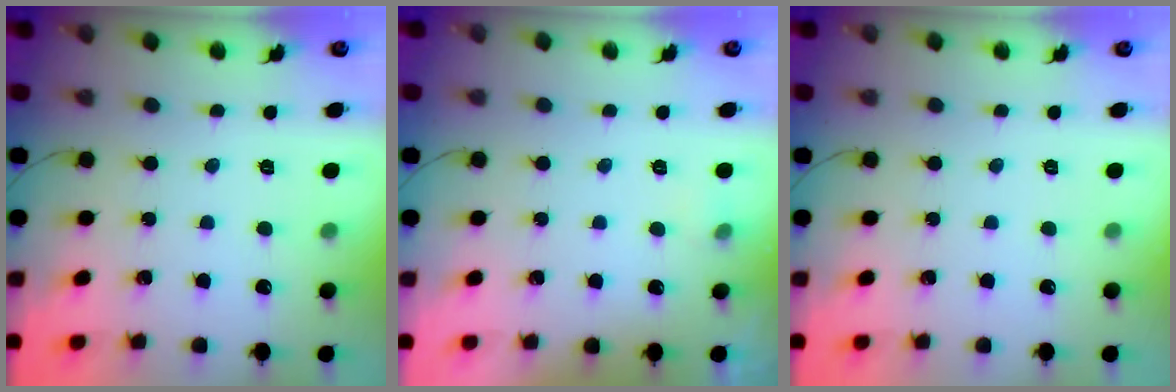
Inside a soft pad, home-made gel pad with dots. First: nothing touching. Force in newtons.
{"total": 7.2, "press": 3.7, "slide": 6.2}
{"total": 0.0}